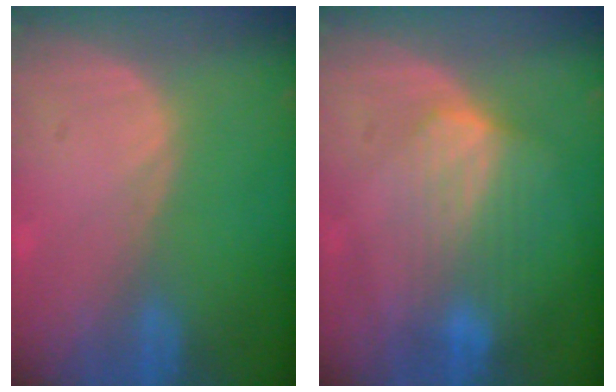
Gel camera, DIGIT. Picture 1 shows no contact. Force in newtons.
{"total": 7.2, "press": 6.4, "slide": 3.1}